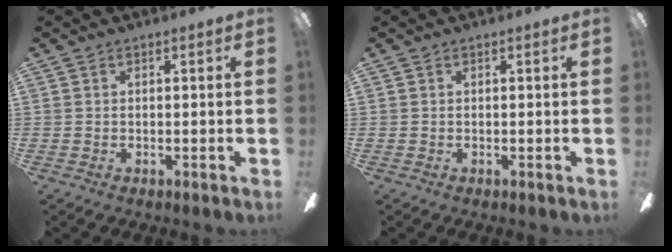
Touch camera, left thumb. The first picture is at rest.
{"total": 0.0}